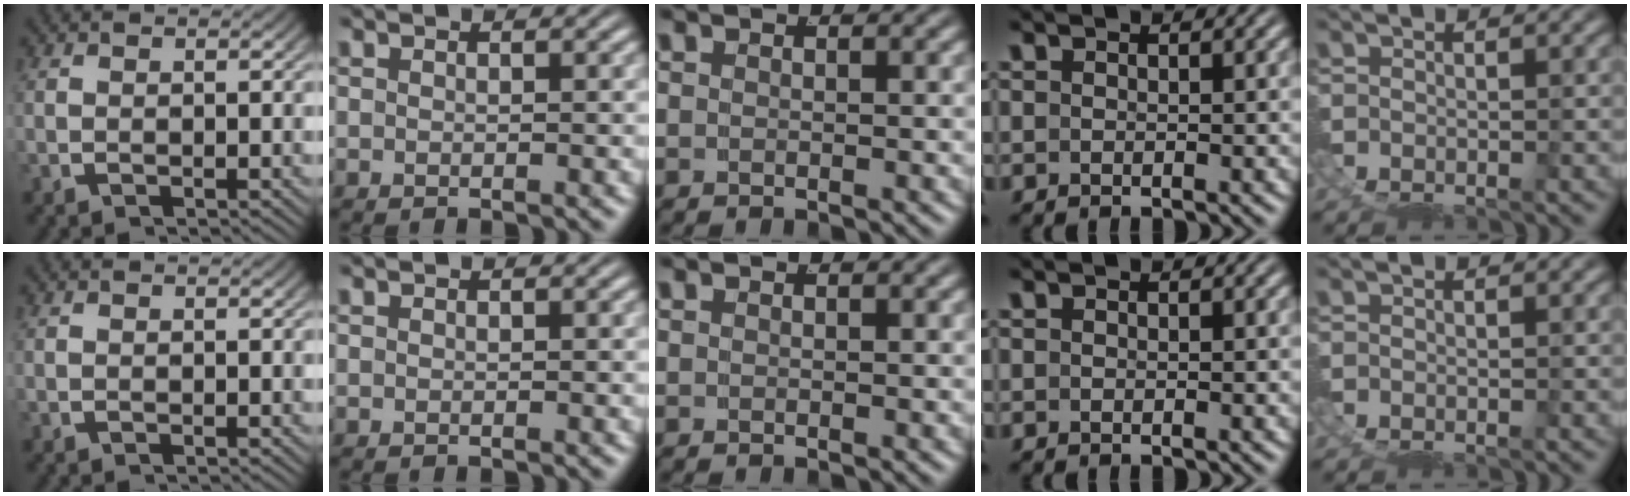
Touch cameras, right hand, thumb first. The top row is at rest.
{}